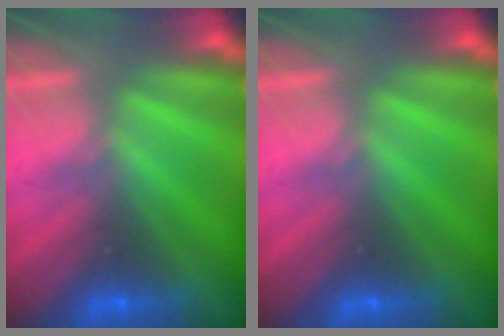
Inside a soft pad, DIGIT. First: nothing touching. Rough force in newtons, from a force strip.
{"total": 0.0}